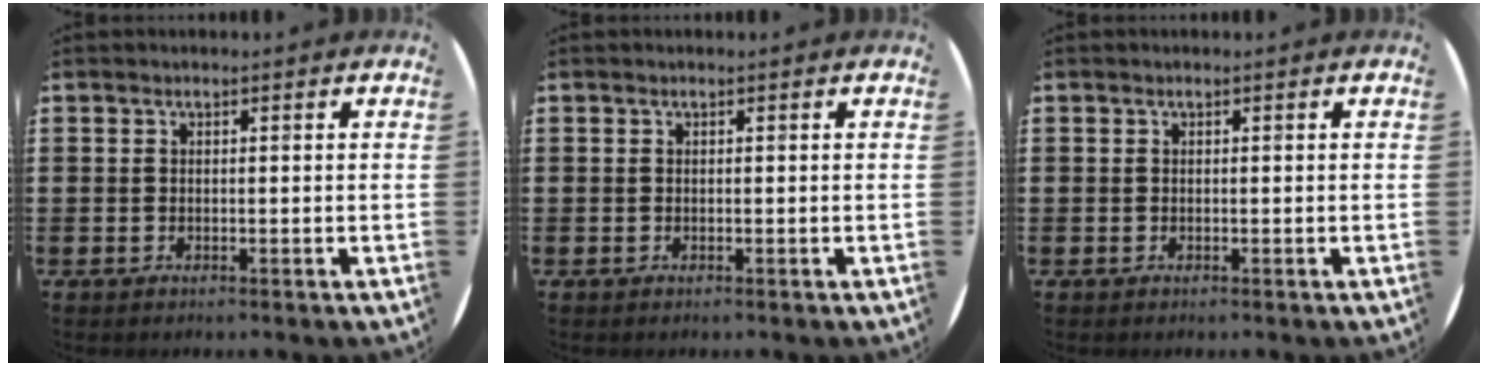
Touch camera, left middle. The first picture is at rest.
{"total": 0.0}
{"total": 0.0}